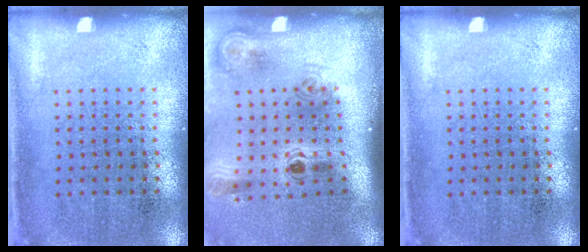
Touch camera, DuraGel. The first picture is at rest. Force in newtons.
{"total": 2.2, "press": 1.4, "slide": 1.7}
{"total": 0.0}